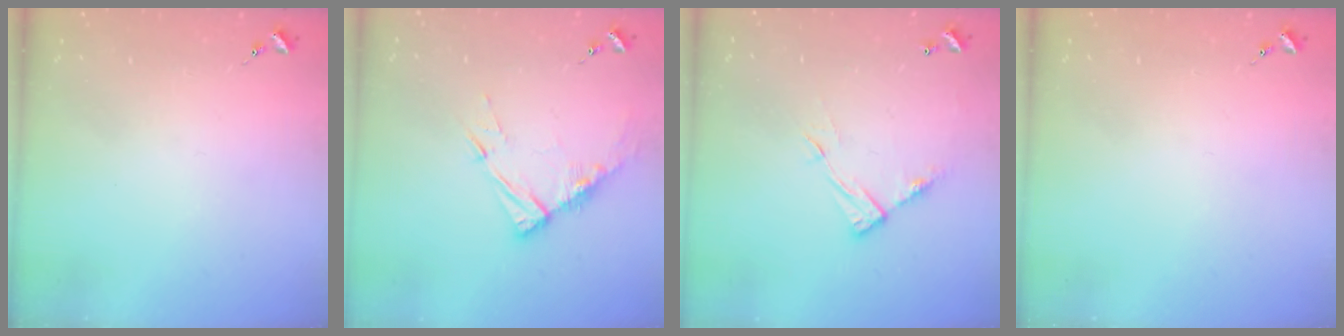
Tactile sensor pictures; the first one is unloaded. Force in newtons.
{"total": 10.5, "press": 10.4, "slide": 1.0}
{"total": 10.0, "press": 10.0, "slide": 0.5}
{"total": 0.0}